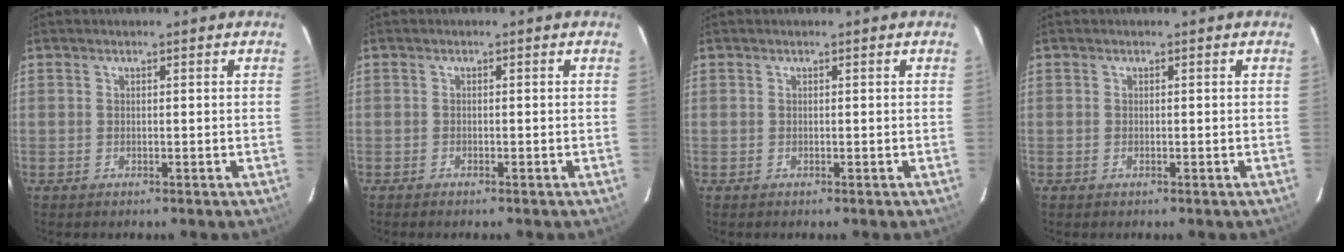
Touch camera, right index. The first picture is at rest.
{"total": 0.9, "force": [-0.8, 0.2, 0.4], "torque": [-0.012, -0.001, -0.016]}
{"total": 0.0}
{"total": 0.0}